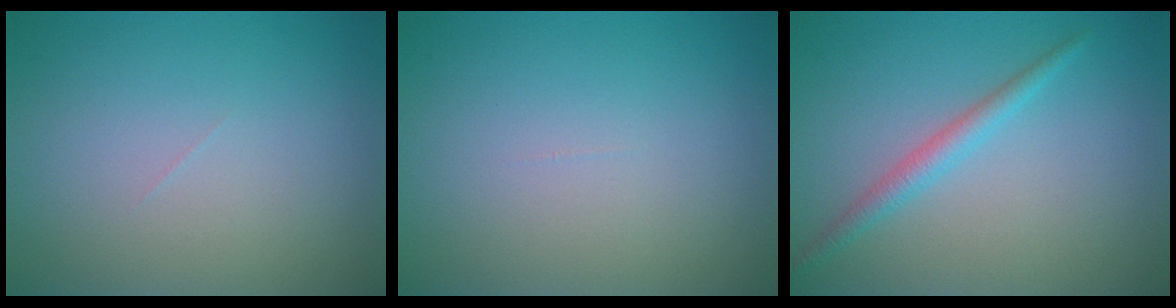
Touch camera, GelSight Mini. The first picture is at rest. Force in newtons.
{"total": 0.0}
{"total": 2.0, "press": 2.0, "slide": 0.0}